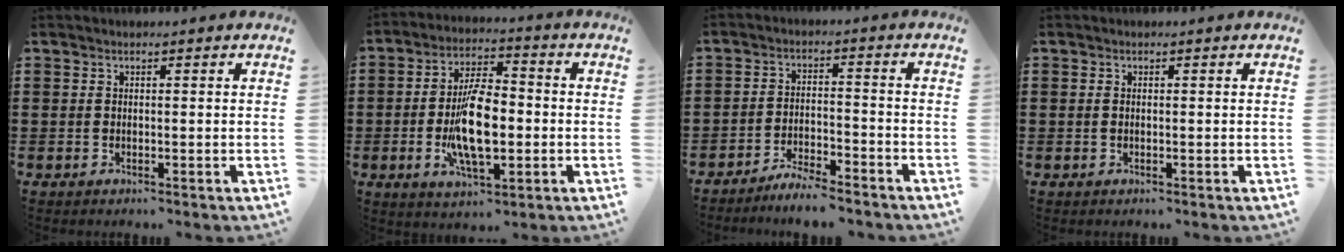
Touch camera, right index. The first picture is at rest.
{"total": 11.1, "force": [-1.8, 4.7, 9.9], "torque": [-0.206, -0.012, -0.038]}
{"total": 4.5, "force": [-4.4, 0.0, 0.7], "torque": [-0.024, 0.002, -0.093]}
{"total": 0.6, "force": [0.0, 0.4, 0.5], "torque": [-0.012, 0.001, 0.000]}